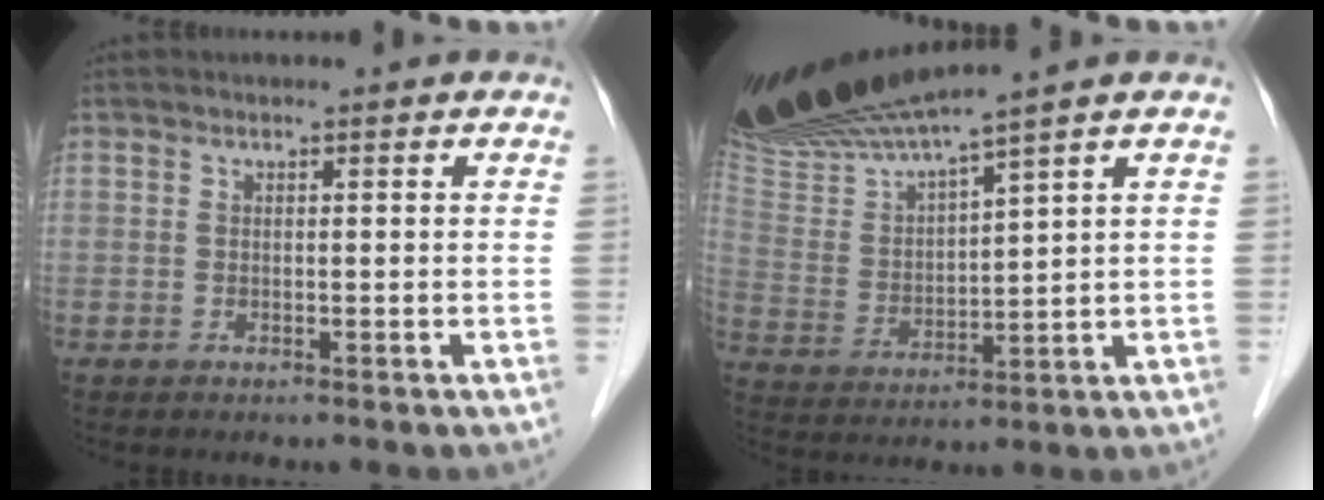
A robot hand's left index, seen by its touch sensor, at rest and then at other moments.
{"total": 14.0, "force": [12.2, -0.9, 6.7], "torque": [-0.143, -0.003, 0.245]}